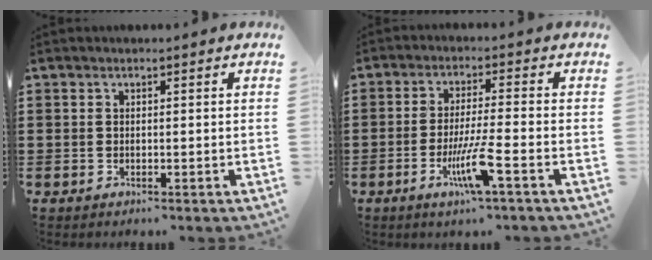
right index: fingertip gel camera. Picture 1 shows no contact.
{"total": 7.3, "force": [-3.2, 0.2, 6.6], "torque": [-0.134, -0.017, -0.060]}